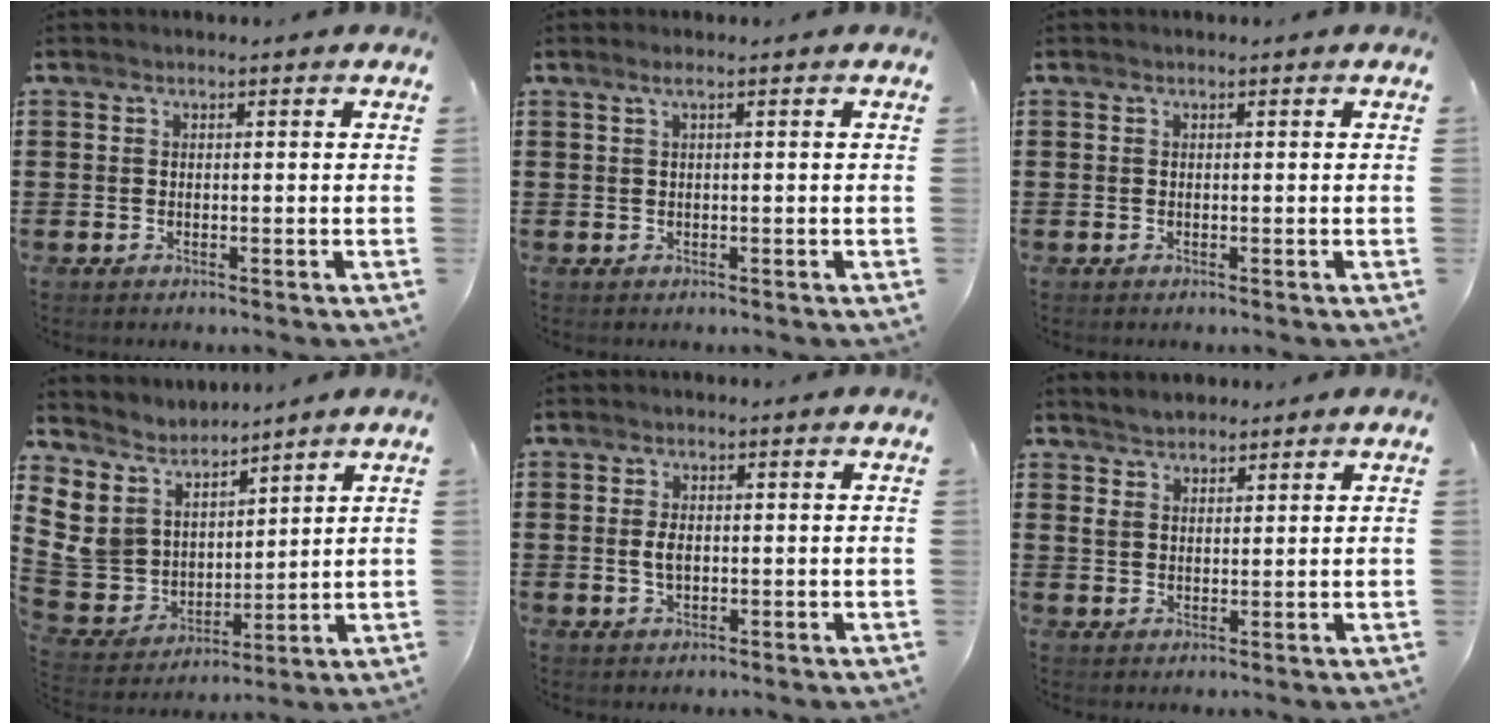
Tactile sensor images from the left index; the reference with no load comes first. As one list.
[{"total": 1.1, "force": [0.3, 0.0, 1.1], "torque": [-0.019, -0.003, 0.005]}, {"total": 0.0}, {"total": 7.7, "force": [3.9, 6.5, 1.3], "torque": [-0.090, -0.033, 0.075]}, {"total": 2.7, "force": [0.2, 1.3, 2.3], "torque": [-0.047, 0.005, 0.002]}, {"total": 2.9, "force": [2.5, 1.5, 0.5], "torque": [-0.018, 0.007, 0.047]}]